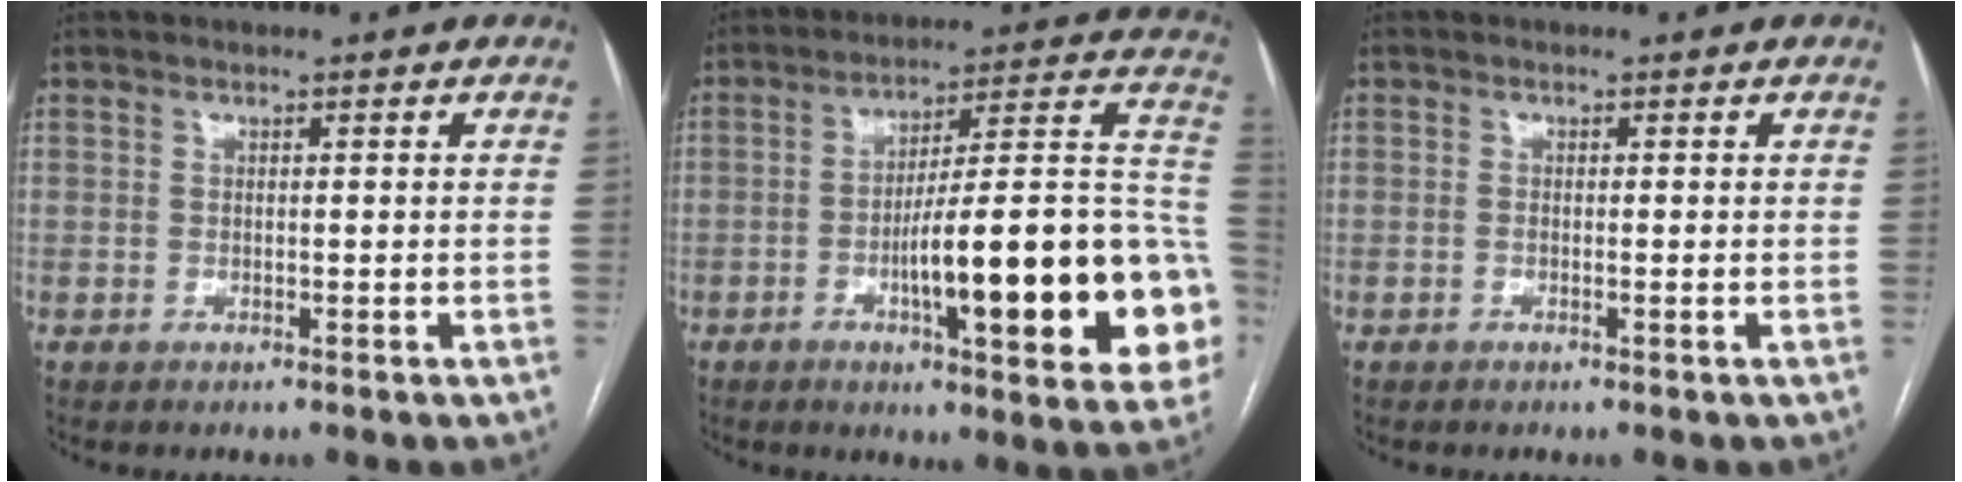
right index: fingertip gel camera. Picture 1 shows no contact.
{"total": 25.6, "force": [-6.6, 3.7, 24.4], "torque": [-0.255, 0.018, -0.087]}
{"total": 0.5, "force": [-0.3, 0.0, 0.5], "torque": [-0.008, 0.000, -0.003]}